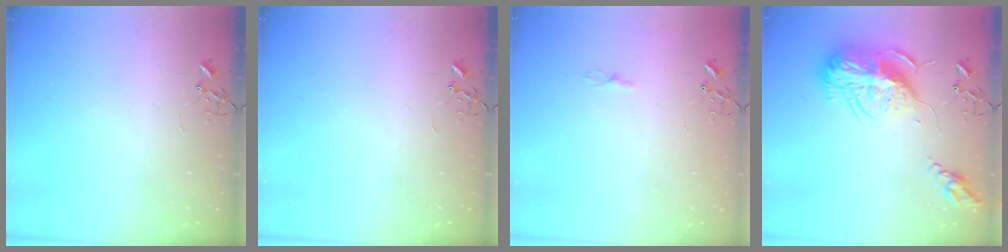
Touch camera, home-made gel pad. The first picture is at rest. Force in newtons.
{"total": 0.0}
{"total": 2.4, "press": 2.4, "slide": 0.3}
{"total": 18.8, "press": 18.7, "slide": 1.9}